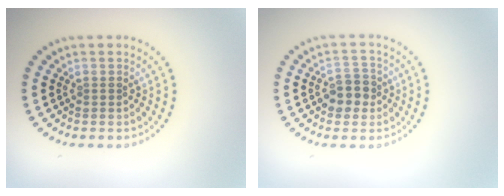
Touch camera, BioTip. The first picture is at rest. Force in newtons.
{"total": 2.6, "press": 2.5, "slide": 0.8}